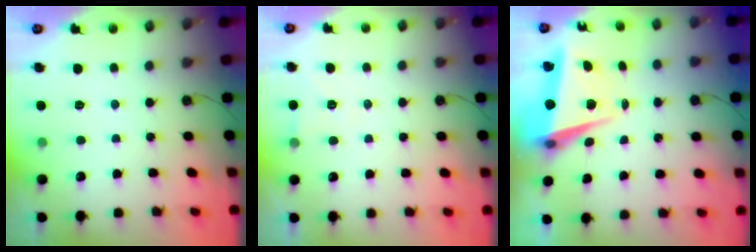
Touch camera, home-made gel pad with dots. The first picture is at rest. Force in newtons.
{"total": 5.0, "press": 2.7, "slide": 4.2}
{"total": 6.5, "press": 6.2, "slide": 1.9}